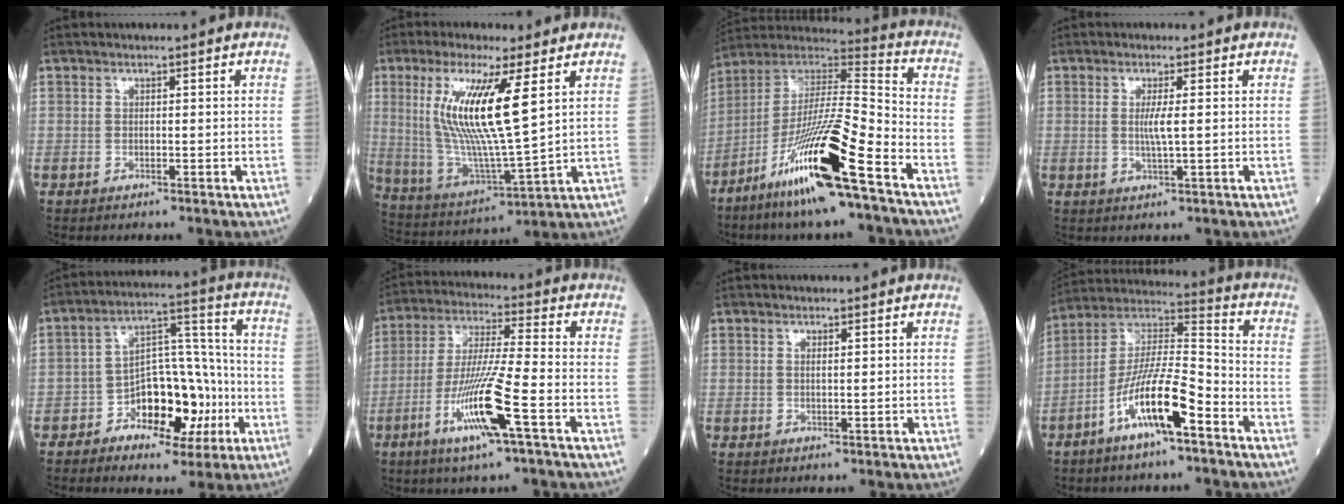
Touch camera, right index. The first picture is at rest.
{"total": 14.9, "force": [4.5, 1.1, 14.2], "torque": [-0.296, -0.015, 0.088]}
{"total": 19.1, "force": [-10.4, 0.5, 16.0], "torque": [-0.326, -0.032, -0.197]}
{"total": 2.9, "force": [0.2, -0.2, 2.9], "torque": [-0.060, -0.005, 0.004]}
{"total": 12.3, "force": [-4.2, 6.8, 9.4], "torque": [-0.146, 0.031, -0.057]}
{"total": 12.3, "force": [-5.1, -0.3, 11.2], "torque": [-0.223, -0.015, -0.095]}
{"total": 0.8, "force": [0.4, 0.1, 0.7], "torque": [-0.016, -0.001, 0.006]}
{"total": 13.0, "force": [-6.3, 2.1, 11.2], "torque": [-0.216, 0.006, -0.116]}